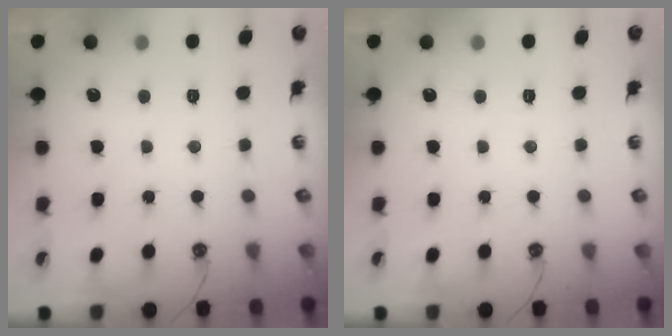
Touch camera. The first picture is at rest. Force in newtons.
{"total": 0.0}